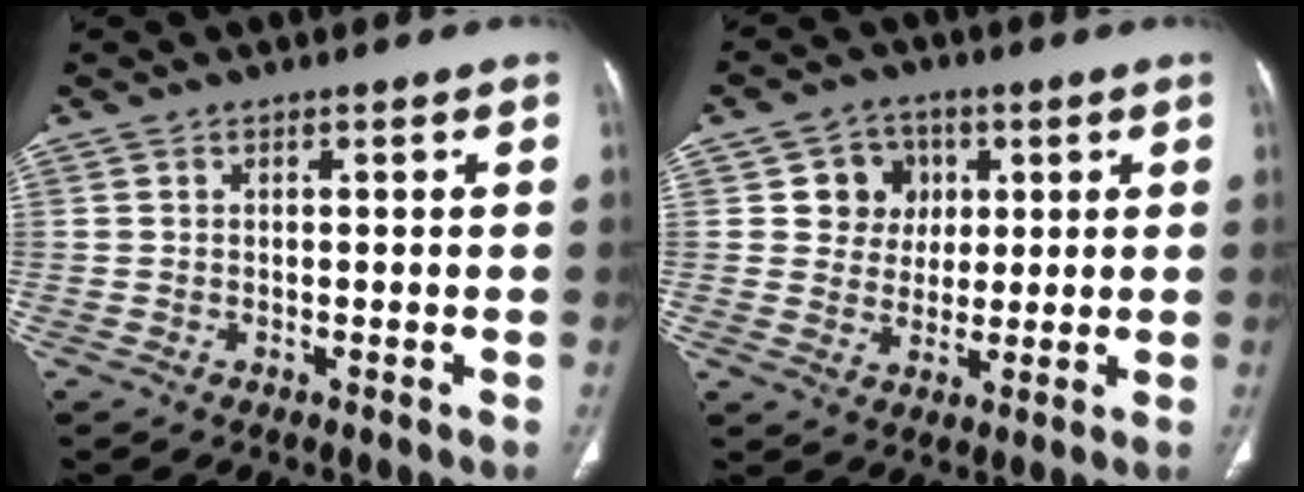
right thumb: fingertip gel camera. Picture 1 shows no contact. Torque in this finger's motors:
{"motor_torque": [0.14, 1.46, 0.38, -0.12, 0.00]}